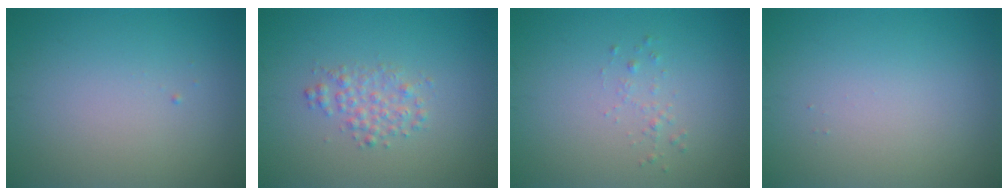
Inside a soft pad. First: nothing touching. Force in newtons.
{"total": 2.0, "press": 2.0, "slide": 0.0}
{"total": 0.8, "press": 0.8, "slide": 0.0}
{"total": 0.0}